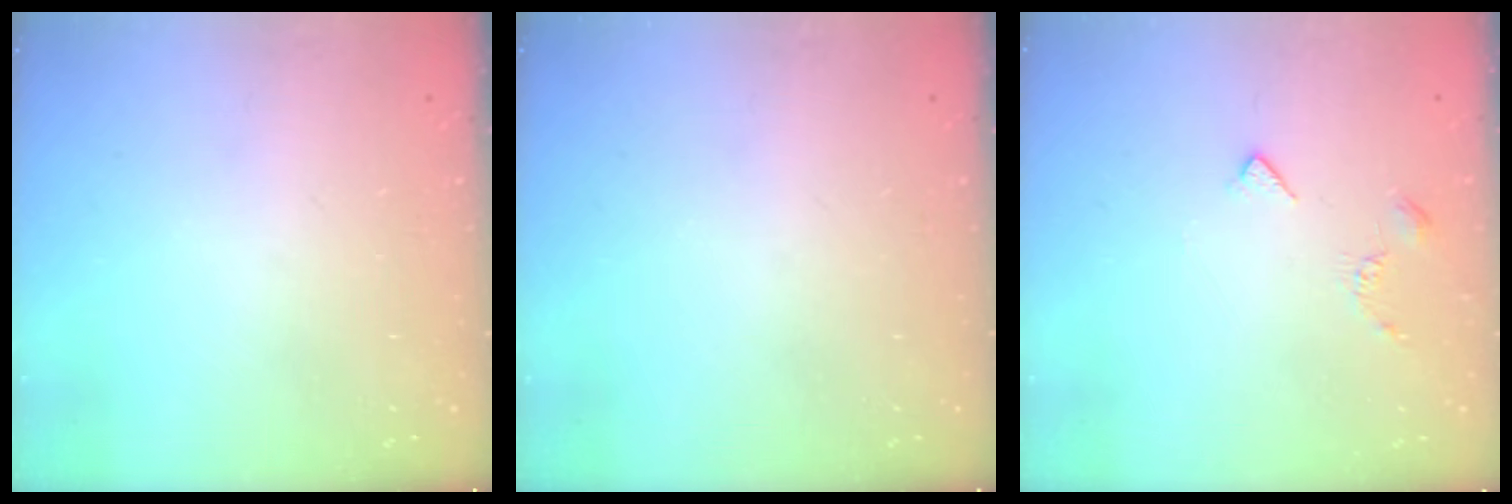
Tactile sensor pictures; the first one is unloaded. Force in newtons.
{"total": 0.0}
{"total": 4.4, "press": 4.3, "slide": 0.9}